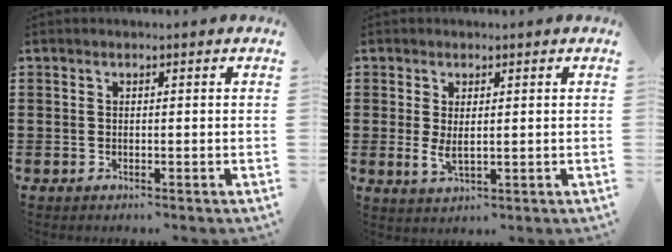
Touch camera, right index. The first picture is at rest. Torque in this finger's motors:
{"motor_torque": [0.95, 1.19, 0.08, 0.02]}